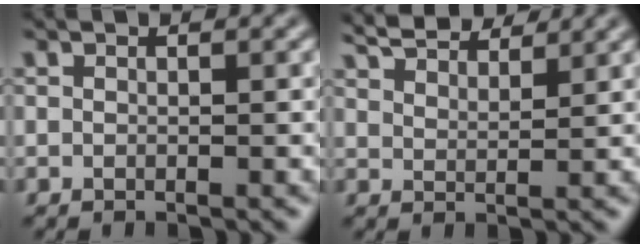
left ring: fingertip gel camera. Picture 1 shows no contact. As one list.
[{"total": 5.1, "force": [4.6, 1.0, 1.9], "torque": [-0.036, 0.011, 0.072]}]